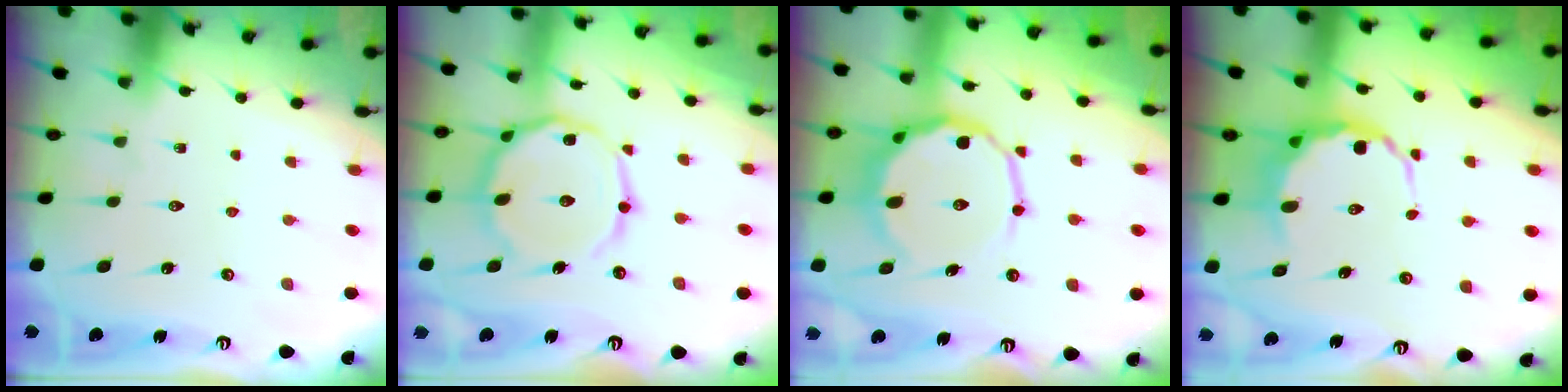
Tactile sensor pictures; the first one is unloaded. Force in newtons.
{"total": 14.4, "press": 14.3, "slide": 1.1}
{"total": 11.5, "press": 11.2, "slide": 2.5}
{"total": 7.1, "press": 6.9, "slide": 1.7}